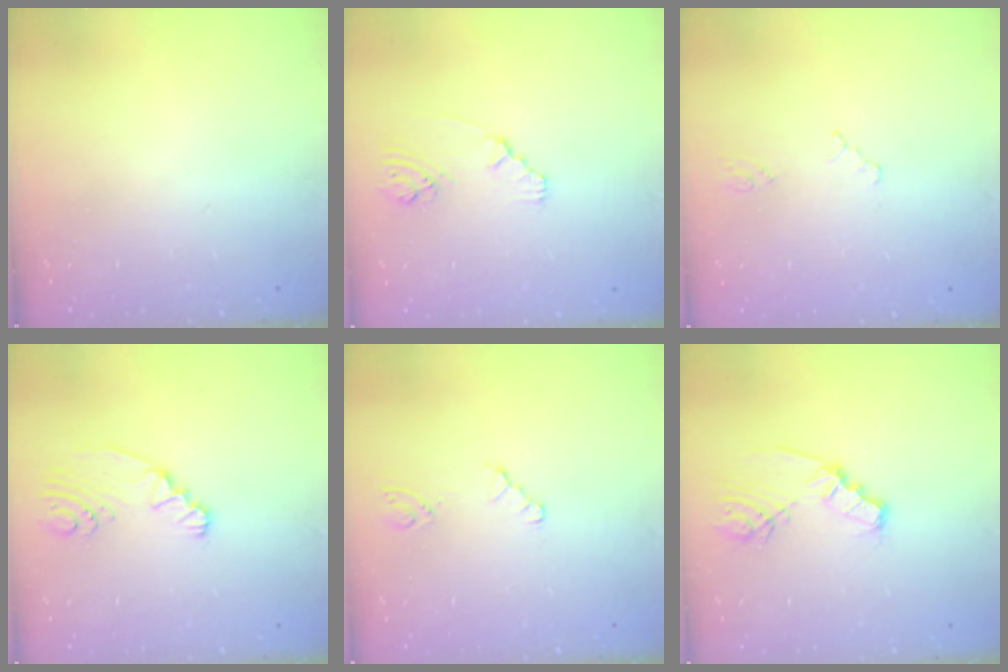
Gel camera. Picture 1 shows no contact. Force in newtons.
{"total": 3.1, "press": 3.1, "slide": 0.5}
{"total": 0.0}
{"total": 3.8, "press": 3.5, "slide": 1.4}
{"total": 2.1, "press": 2.1, "slide": 0.3}
{"total": 4.6, "press": 4.6, "slide": 0.5}